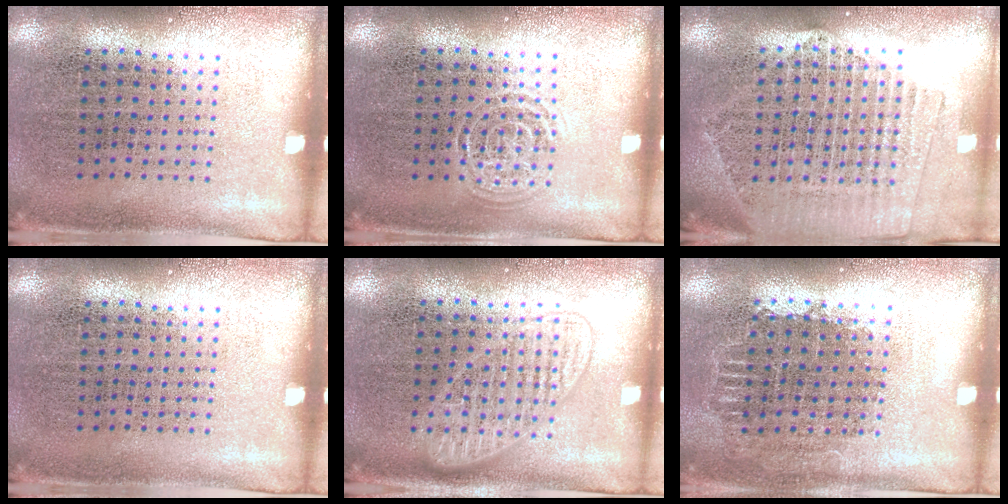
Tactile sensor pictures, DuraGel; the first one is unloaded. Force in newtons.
{"total": 0.8, "press": 0.8, "slide": 0.0}
{"total": 2.1, "press": 1.9, "slide": 0.9}
{"total": 0.0}
{"total": 1.5, "press": 1.4, "slide": 0.3}
{"total": 0.7, "press": 0.7, "slide": 0.2}